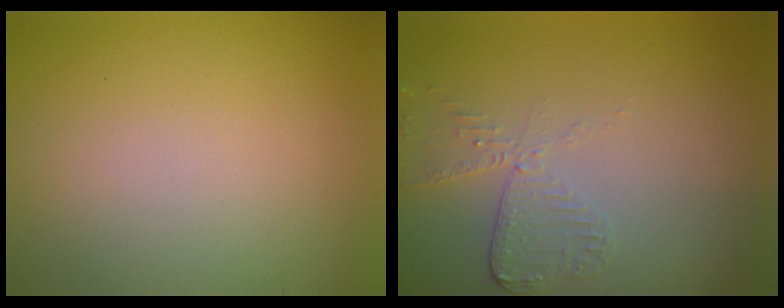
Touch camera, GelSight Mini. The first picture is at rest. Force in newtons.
{"total": 2.0, "press": 1.9, "slide": 0.6}